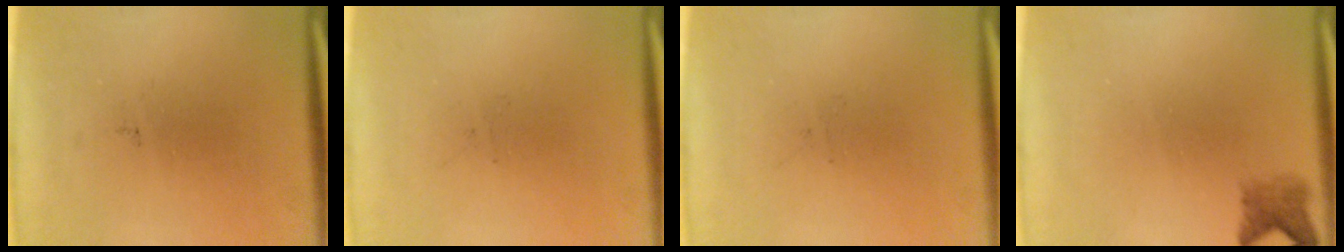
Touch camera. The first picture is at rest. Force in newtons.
{"total": 0.0}
{"total": 0.0}
{"total": 2.3}